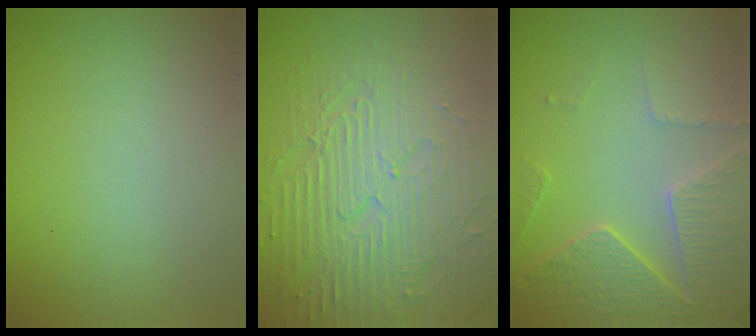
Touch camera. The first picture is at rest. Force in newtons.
{"total": 7.7, "press": 6.0, "slide": 4.7}
{"total": 5.0, "press": 4.5, "slide": 2.2}